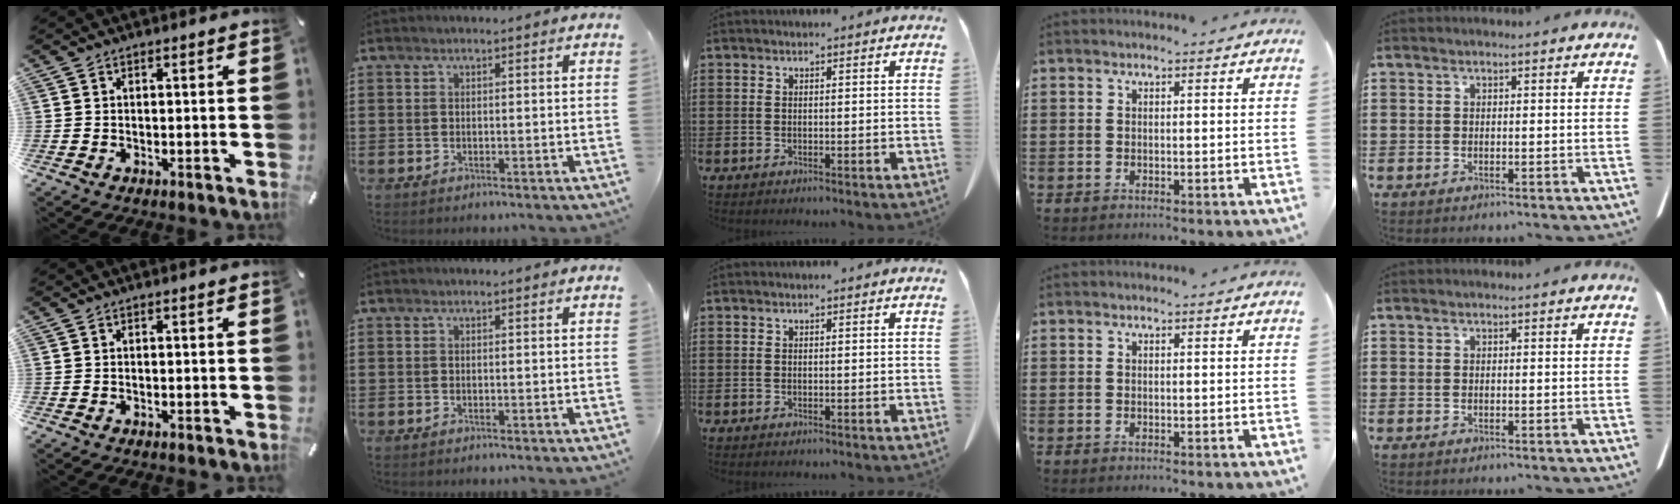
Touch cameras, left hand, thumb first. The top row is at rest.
{}